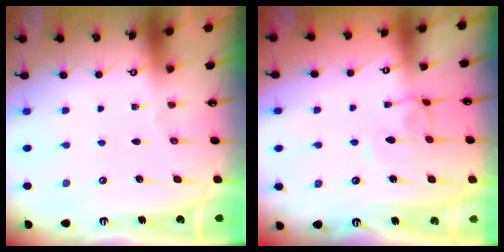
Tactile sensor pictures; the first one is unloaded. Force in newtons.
{"total": 1.9, "press": 1.9, "slide": 0.2}